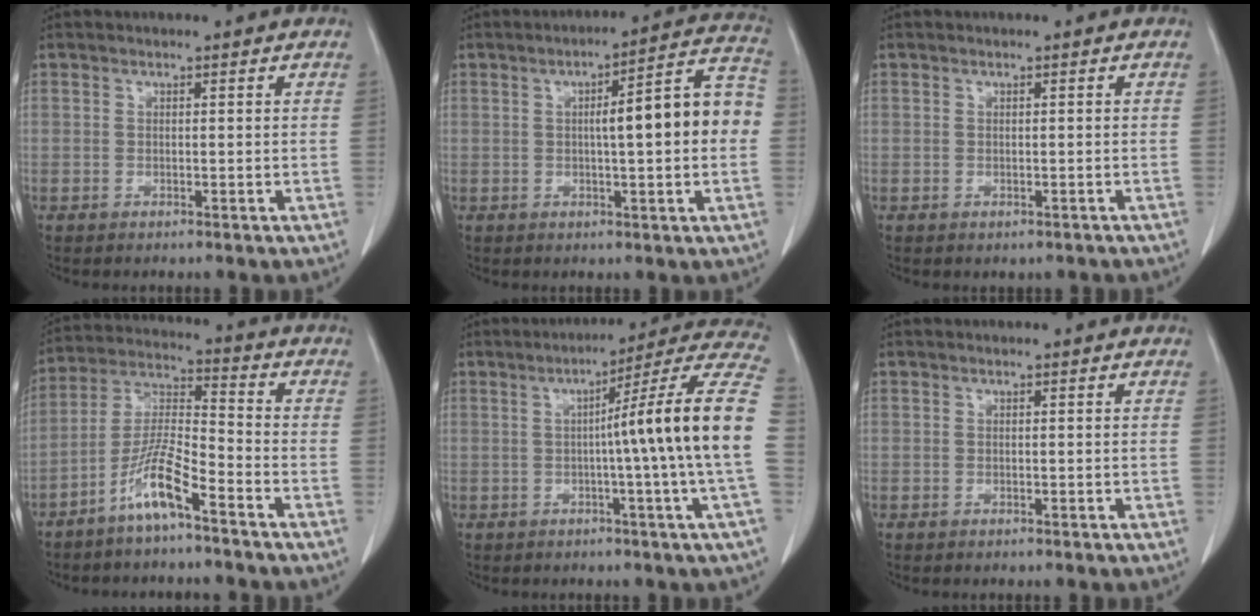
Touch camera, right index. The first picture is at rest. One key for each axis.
{"total": 12.4, "fx": 0.4, "fy": 1.4, "fz": 12.3, "tx": -0.161, "ty": 0.034, "tz": 0.002}
{"total": 1.0, "fx": -0.6, "fy": 0.8, "fz": 0.2, "tx": -0.003, "ty": 0.003, "tz": -0.004}
{"total": 8.9, "fx": -5.6, "fy": 0.8, "fz": 6.9, "tx": -0.148, "ty": -0.003, "tz": -0.114}
{"total": 17.2, "fx": -0.6, "fy": -2.7, "fz": 17.0, "tx": -0.217, "ty": 0.010, "tz": -0.023}
{"total": 0.0}